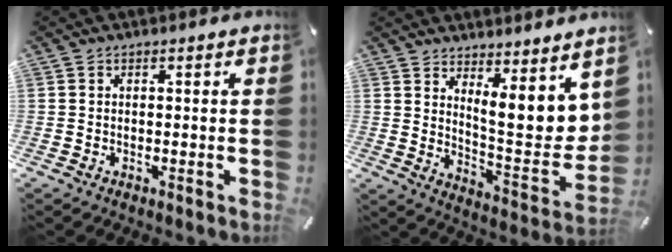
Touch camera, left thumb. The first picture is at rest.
{"total": 10.0, "force": [6.3, 3.6, 6.9], "torque": [-0.092, -0.064, 0.112]}